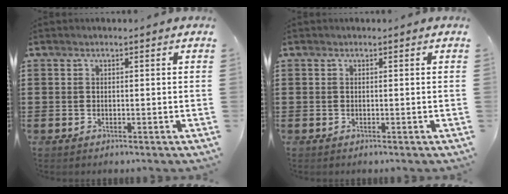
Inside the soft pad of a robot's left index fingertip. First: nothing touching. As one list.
[{"total": 0.0}]